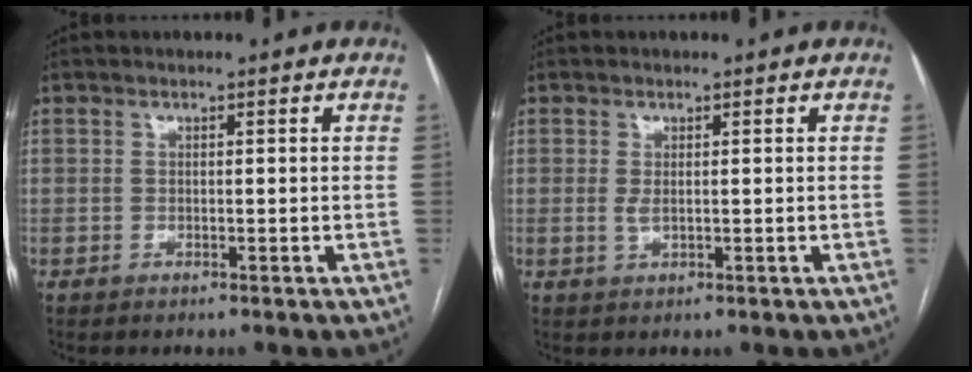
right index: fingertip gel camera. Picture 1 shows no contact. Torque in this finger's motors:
{"motor_torque": [0.07, 0.01, 0.10, 0.04]}